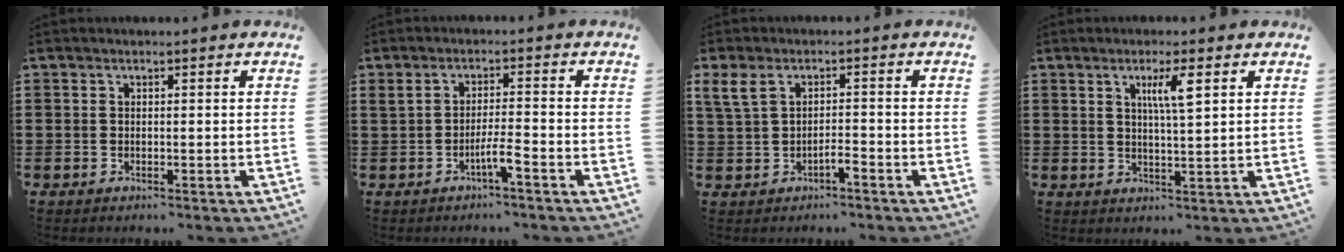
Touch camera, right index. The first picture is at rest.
{"total": 3.4, "force": [-1.8, 0.0, 3.0], "torque": [-0.052, -0.002, -0.034]}
{"total": 3.3, "force": [-0.8, 1.5, 2.8], "torque": [-0.062, 0.005, -0.019]}
{"total": 4.4, "force": [1.9, 0.5, 3.9], "torque": [-0.075, 0.002, 0.026]}